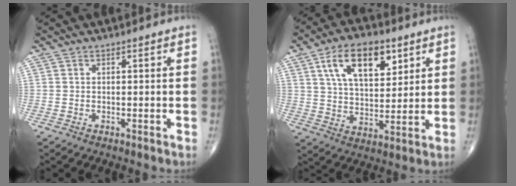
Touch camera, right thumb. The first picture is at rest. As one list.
[{"total": 14.5, "force": [6.5, 7.5, 10.5], "torque": [-0.149, -0.021, 0.116]}]